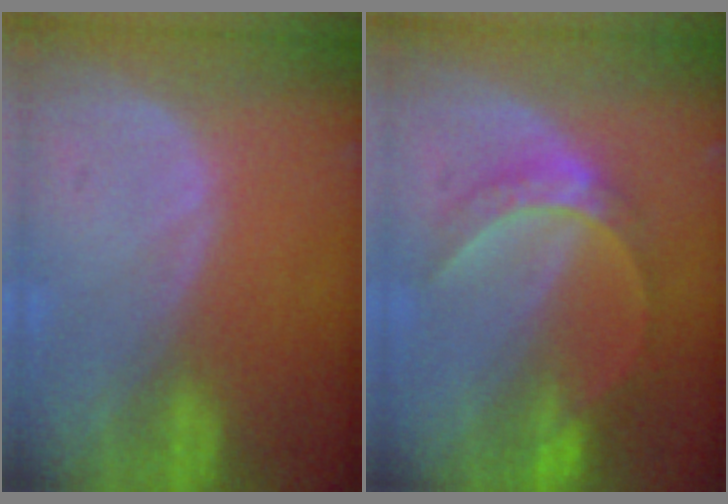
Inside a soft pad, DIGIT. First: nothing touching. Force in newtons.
{"total": 6.3, "press": 5.4, "slide": 3.2}